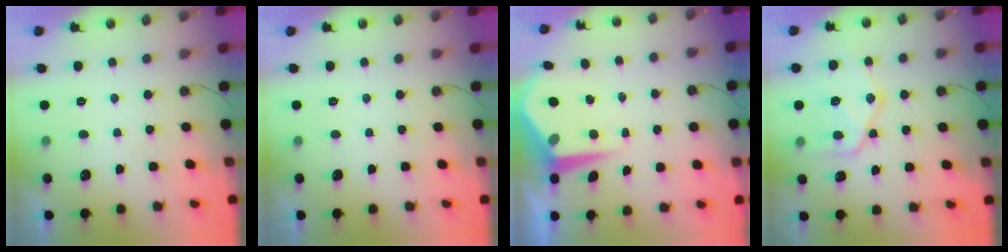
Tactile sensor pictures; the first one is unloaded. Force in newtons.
{"total": 0.0}
{"total": 7.3, "press": 7.3, "slide": 0.5}
{"total": 17.2, "press": 17.1, "slide": 1.8}